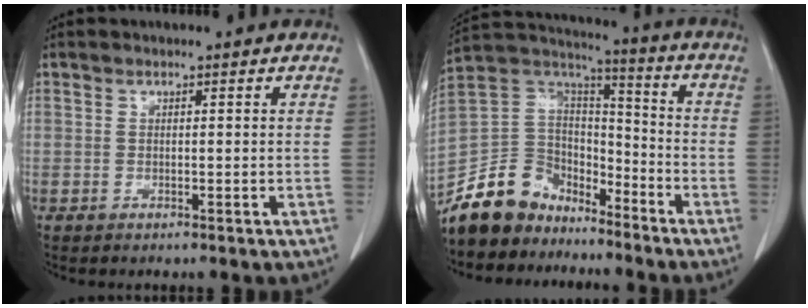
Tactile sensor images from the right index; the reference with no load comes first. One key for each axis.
{"total": 14.9, "fx": -11.9, "fy": 8.1, "fz": 3.8, "tx": -0.083, "ty": 0.050, "tz": -0.223}